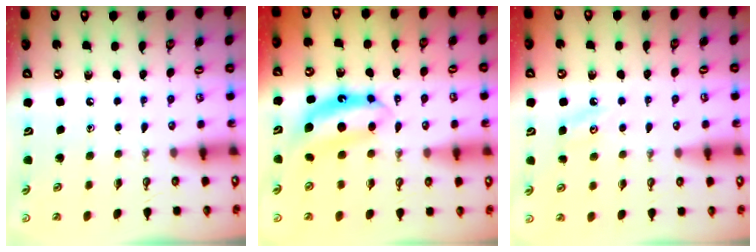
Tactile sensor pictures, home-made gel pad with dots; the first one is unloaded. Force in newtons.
{"total": 7.3, "press": 7.3, "slide": 0.3}
{"total": 4.3, "press": 4.2, "slide": 0.8}